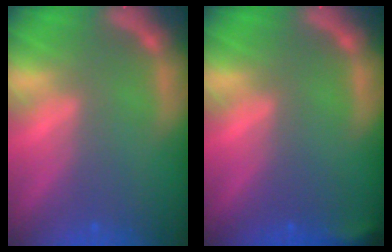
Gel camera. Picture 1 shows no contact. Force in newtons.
{"total": 1.9}